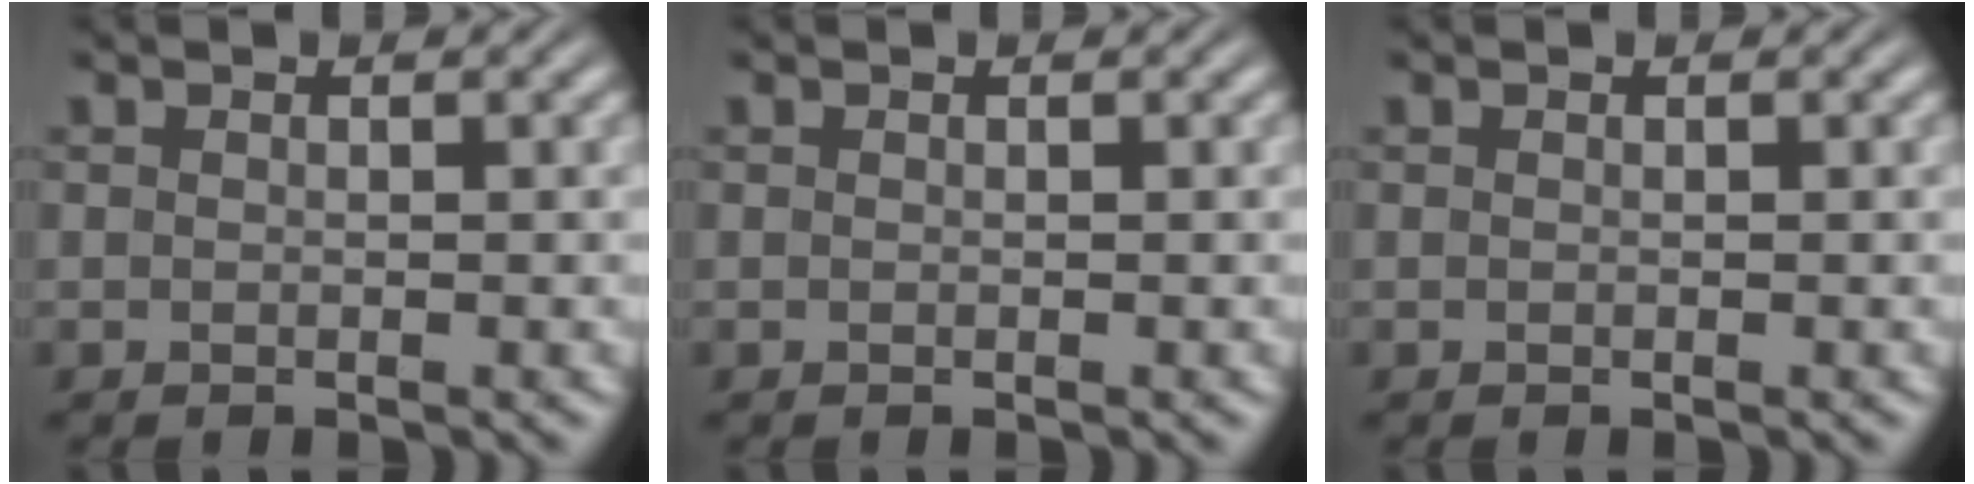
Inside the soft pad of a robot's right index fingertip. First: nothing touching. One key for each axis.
{"total": 0.0}
{"total": 0.0}